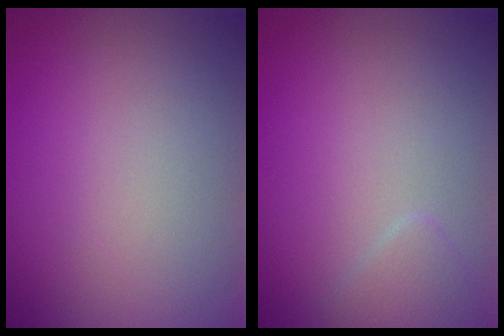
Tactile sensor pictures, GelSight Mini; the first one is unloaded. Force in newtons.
{"total": 1.2, "press": 1.2, "slide": 0.1}